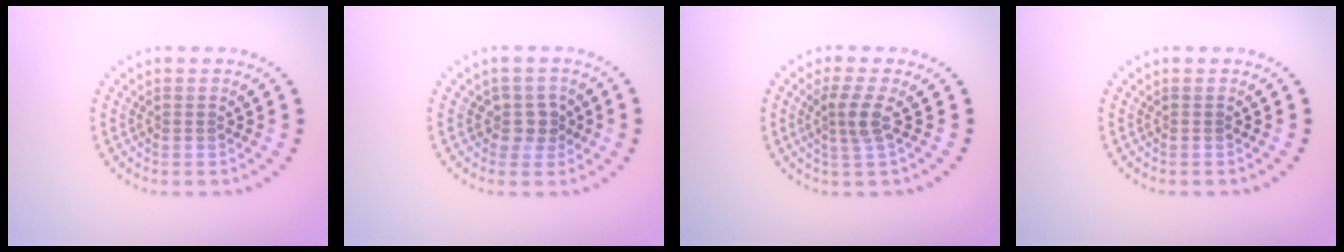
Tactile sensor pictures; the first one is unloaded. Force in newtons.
{"total": 2.1, "press": 1.7, "slide": 1.2}
{"total": 2.4, "press": 1.8, "slide": 1.6}
{"total": 0.0}